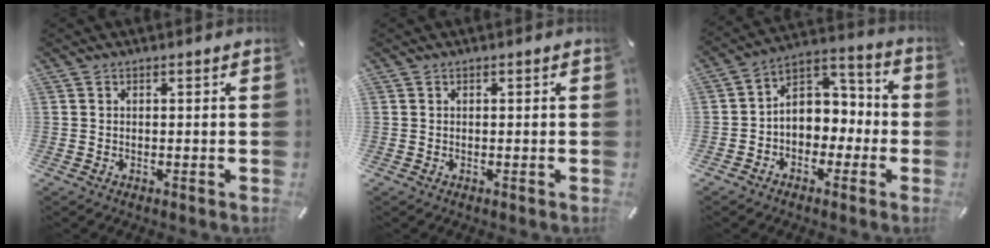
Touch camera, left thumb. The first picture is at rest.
{"total": 0.0}
{"total": 7.8, "force": [-1.0, 7.2, 2.7], "torque": [-0.039, 0.008, -0.016]}